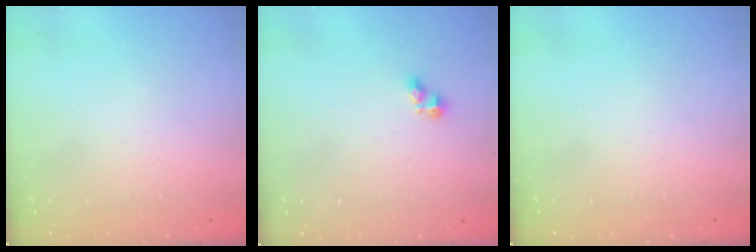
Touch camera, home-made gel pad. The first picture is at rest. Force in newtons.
{"total": 3.5, "press": 3.4, "slide": 0.6}
{"total": 0.0}